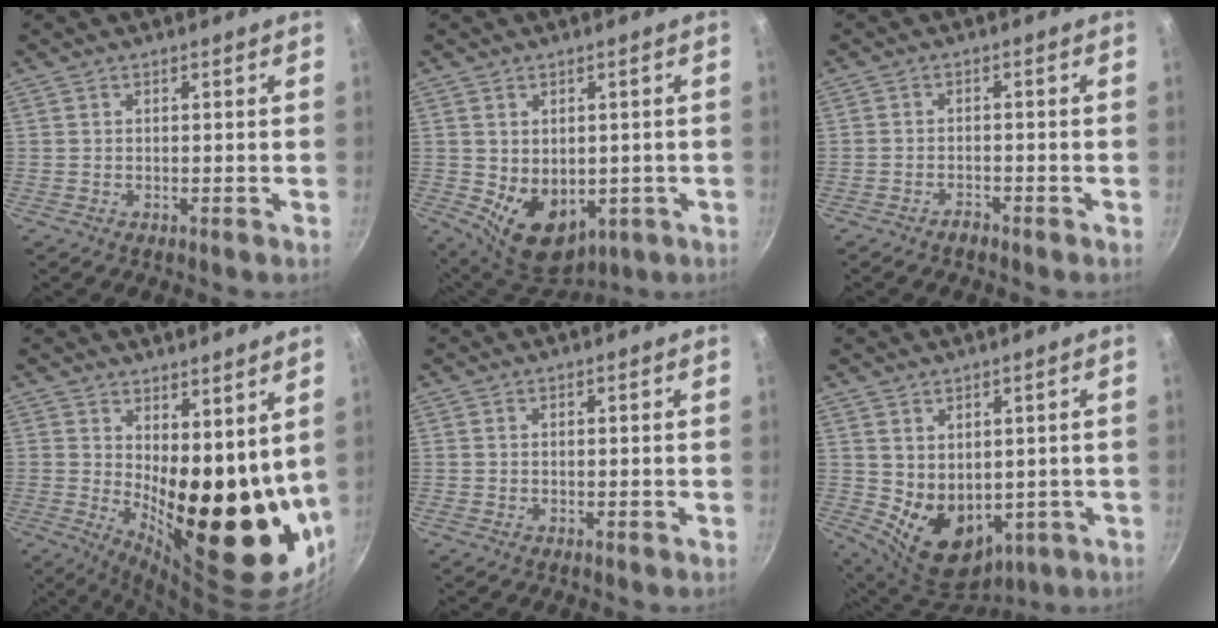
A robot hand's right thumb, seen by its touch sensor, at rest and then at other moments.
{"total": 11.2, "force": [-1.3, 8.1, 7.6], "torque": [-0.089, -0.017, 0.007]}
{"total": 1.8, "force": [-1.5, 0.7, 0.5], "torque": [-0.004, 0.021, -0.023]}
{"total": 19.2, "force": [4.1, 8.8, 16.5], "torque": [-0.195, -0.056, 0.084]}
{"total": 0.0}
{"total": 11.3, "force": [-0.8, 8.3, 7.6], "torque": [-0.094, -0.018, 0.017]}